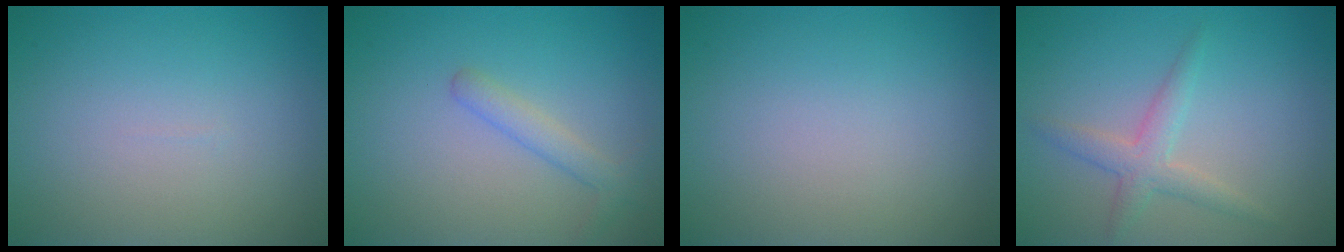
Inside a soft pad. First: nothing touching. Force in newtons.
{"total": 1.9, "press": 1.9, "slide": 0.0}
{"total": 0.0}
{"total": 2.5, "press": 2.5, "slide": 0.0}